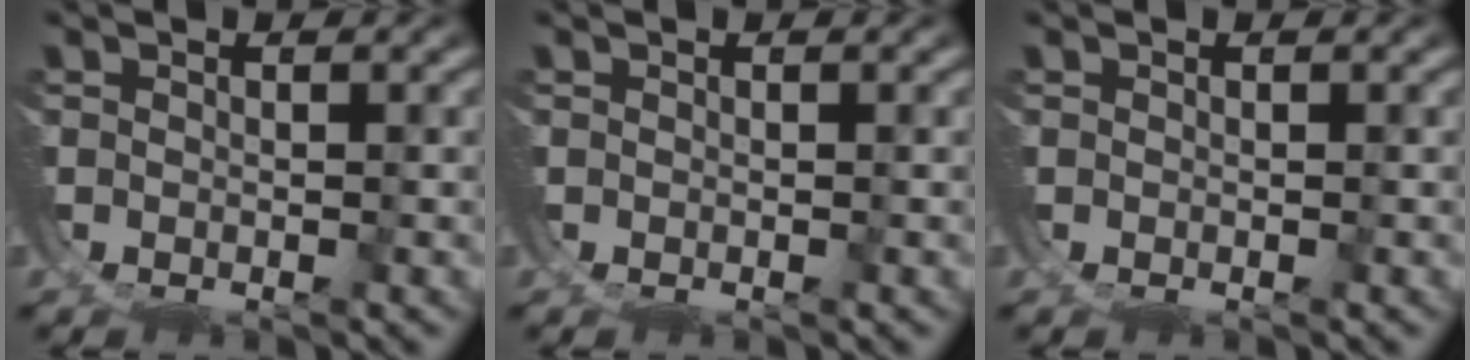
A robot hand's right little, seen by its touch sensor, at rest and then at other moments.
{"total": 0.0}
{"total": 0.0}